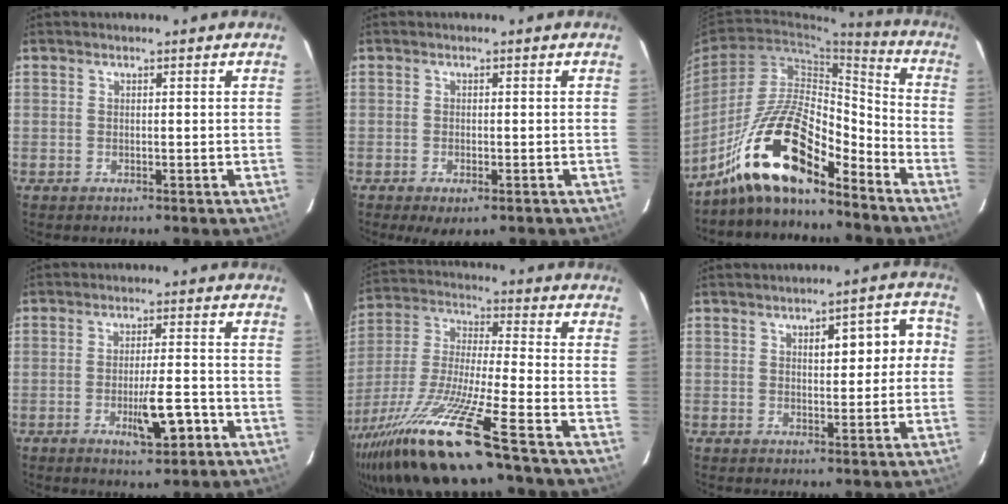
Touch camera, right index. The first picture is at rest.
{"total": 3.7, "force": [-2.5, 1.2, 2.5], "torque": [-0.034, -0.006, -0.032]}
{"total": 14.8, "force": [-11.0, 3.8, 9.1], "torque": [-0.169, 0.024, -0.199]}
{"total": 6.2, "force": [-2.6, 0.9, 5.5], "torque": [-0.092, -0.005, -0.037]}
{"total": 20.3, "force": [-13.6, 0.0, 15.0], "torque": [-0.321, -0.051, -0.257]}
{"total": 7.1, "force": [1.4, 2.6, 6.4], "torque": [-0.075, 0.031, 0.018]}